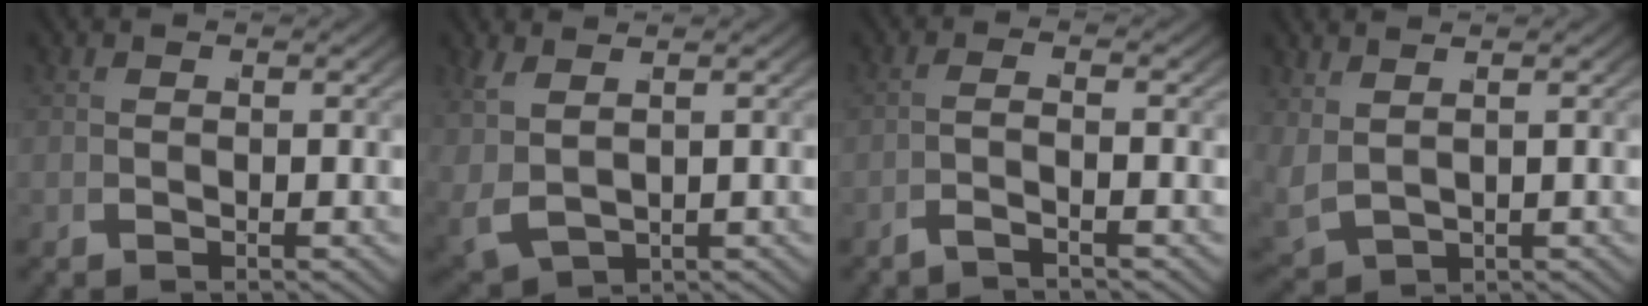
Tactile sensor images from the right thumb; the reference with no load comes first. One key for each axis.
{"total": 3.7, "fx": 0.2, "fy": 2.4, "fz": 2.7, "tx": -0.072, "ty": -0.016, "tz": 0.028}
{"total": 1.9, "fx": -1.5, "fy": -1.1, "fz": 0.2, "tx": 0.007, "ty": 0.014, "tz": -0.036}
{"total": 3.0, "fx": 0.9, "fy": 1.9, "fz": 2.2, "tx": -0.058, "ty": -0.012, "tz": 0.036}